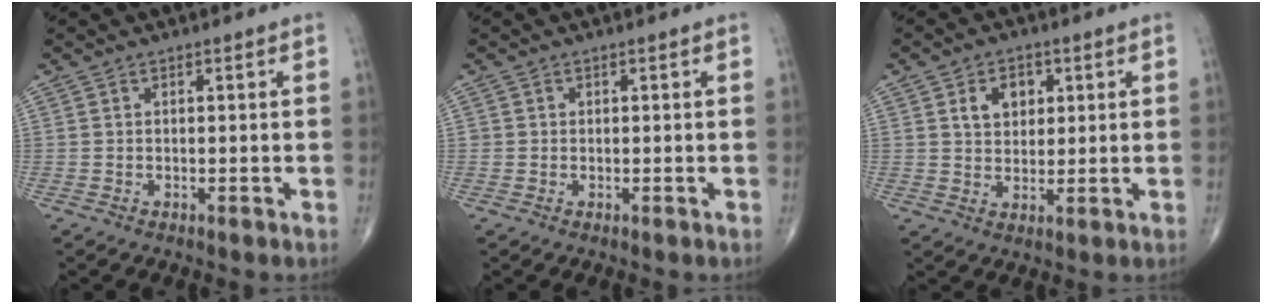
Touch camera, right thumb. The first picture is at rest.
{"total": 0.8, "force": [0.0, 0.8, 0.0], "torque": [0.006, 0.005, -0.001]}
{"total": 6.1, "force": [2.1, 4.4, 3.6], "torque": [-0.029, -0.009, 0.034]}